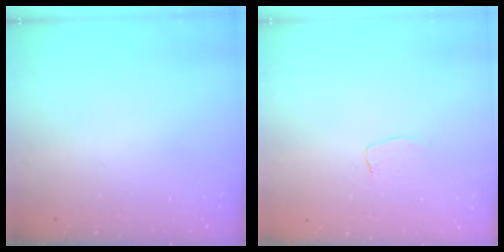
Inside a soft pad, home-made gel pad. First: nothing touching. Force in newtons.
{"total": 2.6, "press": 2.6, "slide": 0.1}